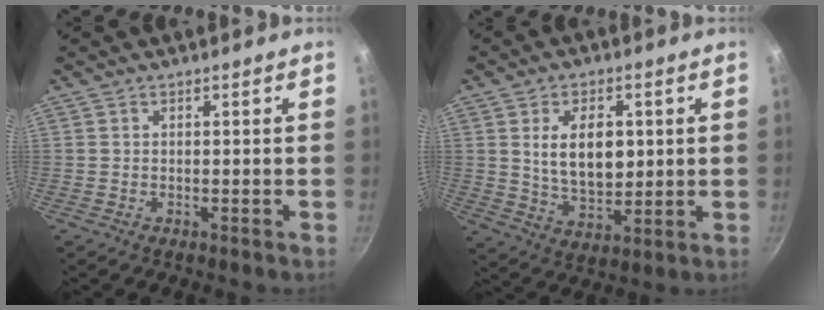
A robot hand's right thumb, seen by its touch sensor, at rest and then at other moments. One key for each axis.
{"total": 11.2, "fx": 2.0, "fy": 6.9, "fz": 8.6, "tx": -0.121, "ty": -0.016, "tz": 0.042}